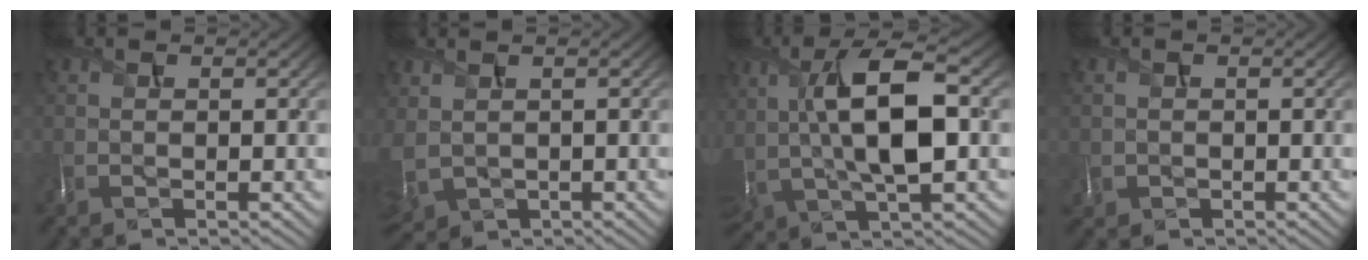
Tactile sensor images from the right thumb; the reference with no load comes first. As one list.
[{"total": 3.4, "force": [0.9, 2.5, 2.1], "torque": [-0.083, -0.004, 0.031]}, {"total": 10.3, "force": [1.6, 4.5, 9.2], "torque": [-0.188, 0.005, 0.033]}, {"total": 1.2, "force": [-0.2, 1.1, -0.6], "torque": [0.005, -0.006, -0.001]}]